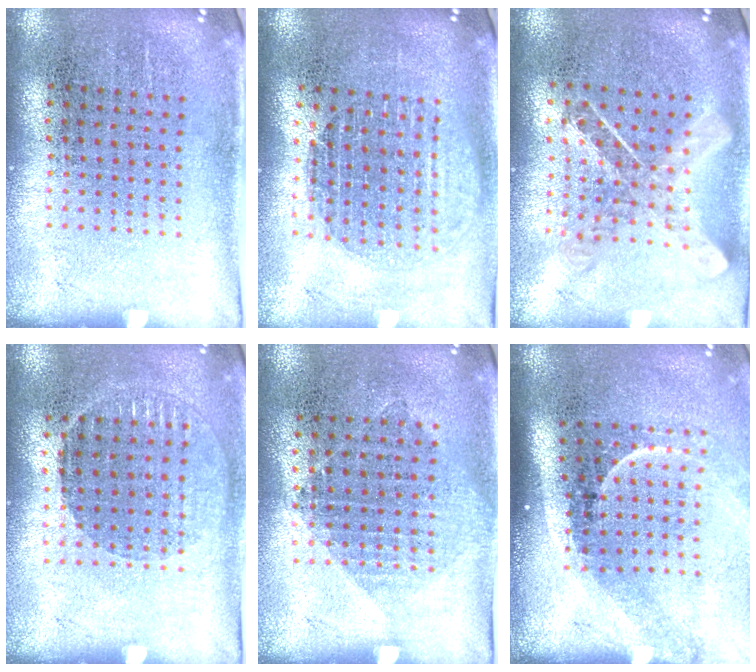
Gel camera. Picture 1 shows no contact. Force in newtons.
{"total": 1.7, "press": 1.5, "slide": 0.8}
{"total": 0.9, "press": 0.8, "slide": 0.2}
{"total": 0.9, "press": 0.8, "slide": 0.3}
{"total": 1.1, "press": 0.9, "slide": 0.5}
{"total": 2.2, "press": 1.4, "slide": 1.6}